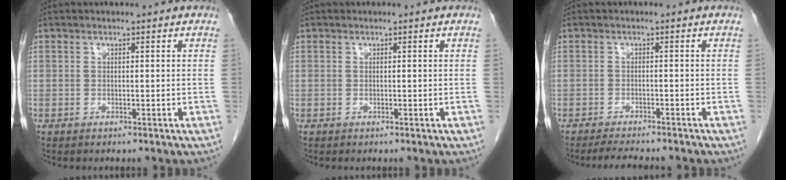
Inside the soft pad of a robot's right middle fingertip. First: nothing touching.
{"total": 0.0}
{"total": 5.3, "force": [-4.8, 0.5, 2.1], "torque": [-0.032, -0.013, -0.074]}